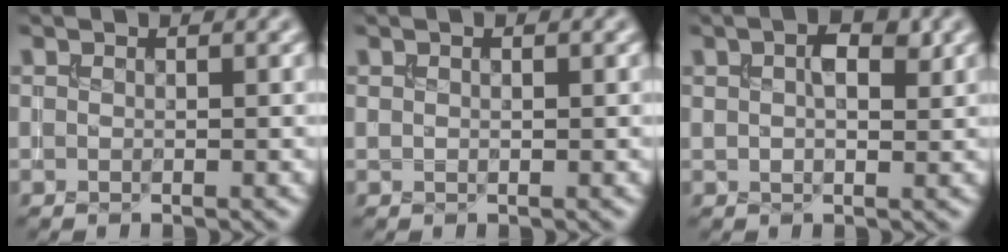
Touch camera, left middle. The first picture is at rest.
{"total": 0.6, "force": [0.3, 0.2, 0.5], "torque": [-0.009, 0.001, 0.005]}
{"total": 3.1, "force": [1.0, 1.5, 2.5], "torque": [-0.045, 0.004, 0.016]}